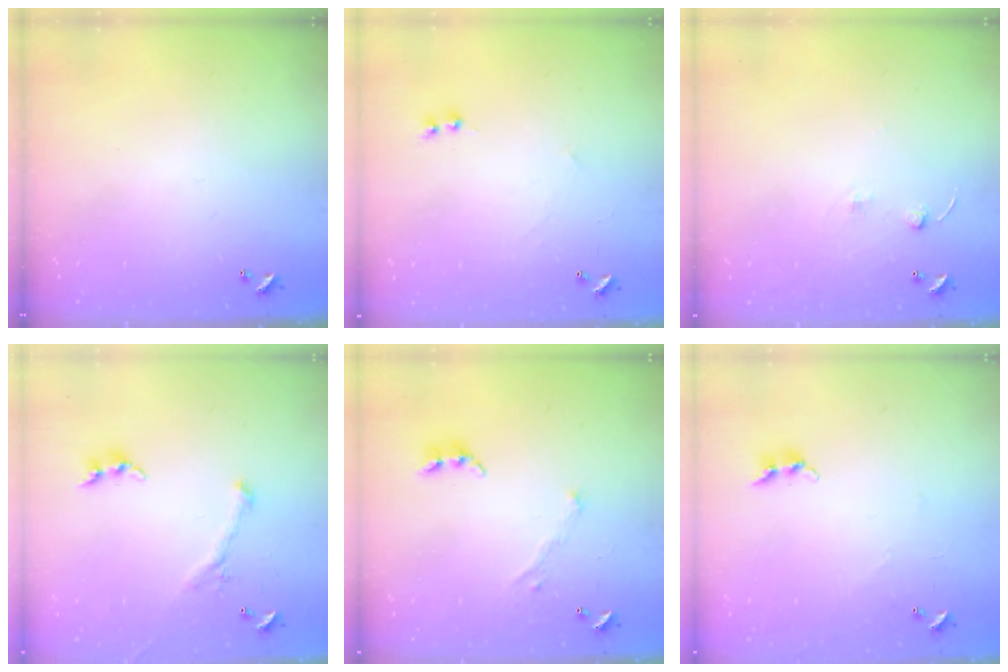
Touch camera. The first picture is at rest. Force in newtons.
{"total": 1.1, "press": 0.9, "slide": 0.6}
{"total": 2.5, "press": 2.4, "slide": 0.8}
{"total": 2.8, "press": 2.6, "slide": 0.9}
{"total": 1.7, "press": 1.6, "slide": 0.5}
{"total": 5.6, "press": 5.6, "slide": 0.2}